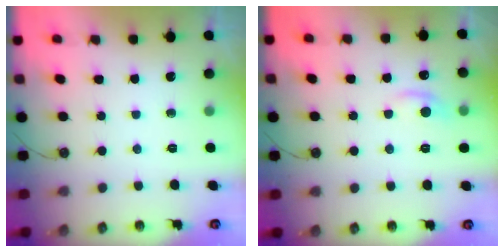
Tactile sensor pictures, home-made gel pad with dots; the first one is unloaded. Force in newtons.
{"total": 1.8, "press": 1.6, "slide": 0.8}